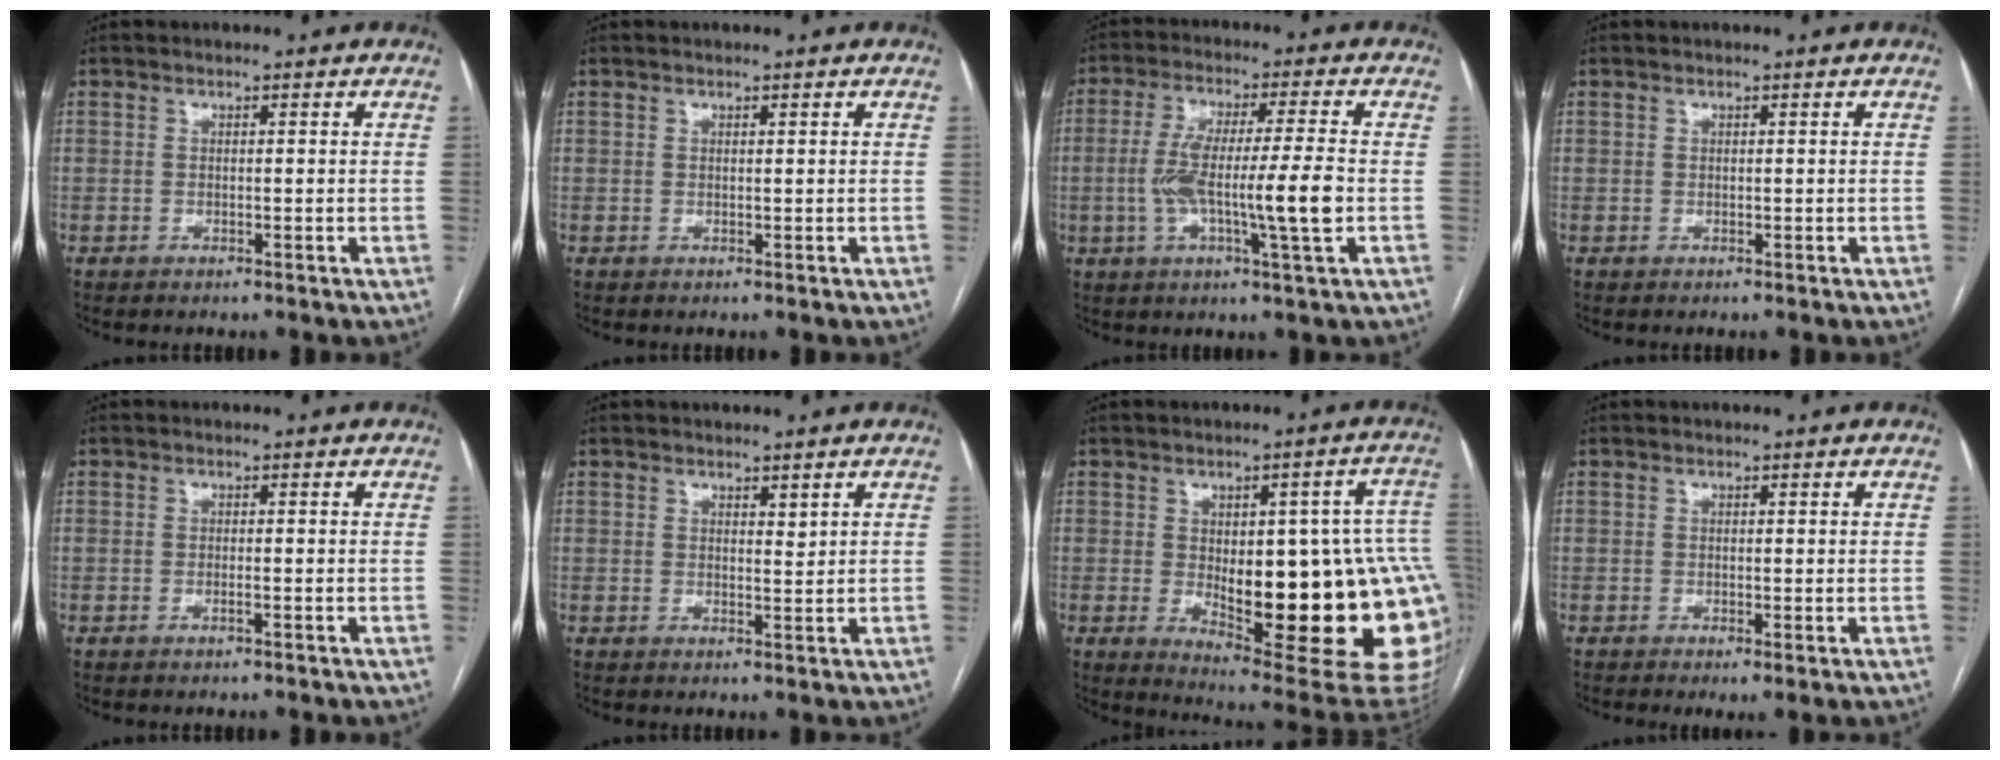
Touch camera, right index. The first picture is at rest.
{"total": 0.0}
{"total": 11.6, "force": [-1.7, 0.1, 11.5], "torque": [-0.212, 0.003, -0.033]}
{"total": 0.0}
{"total": 0.6, "force": [-0.2, -0.1, 0.6], "torque": [-0.009, 0.001, -0.002]}
{"total": 1.3, "force": [1.0, 0.4, 0.8], "torque": [-0.015, -0.008, 0.016]}
{"total": 25.3, "force": [-2.5, 7.2, 24.1], "torque": [-0.230, 0.012, -0.004]}
{"total": 1.4, "force": [-0.4, 0.3, 1.3], "torque": [-0.024, -0.006, -0.005]}